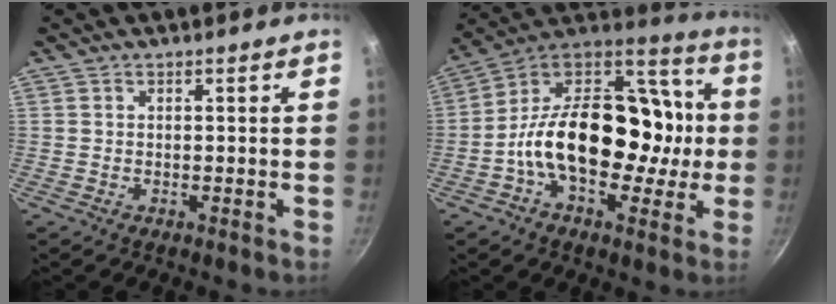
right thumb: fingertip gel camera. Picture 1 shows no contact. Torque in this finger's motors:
{"motor_torque": [2.47, 2.54, 1.82, -0.95, 0.48]}